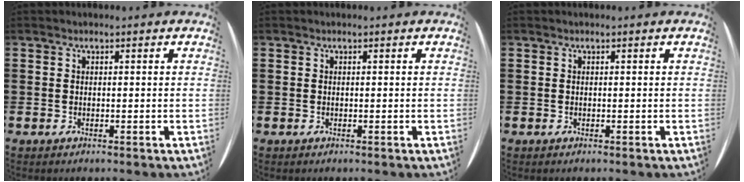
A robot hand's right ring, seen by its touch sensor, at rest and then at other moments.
{"total": 0.0}
{"total": 0.0}